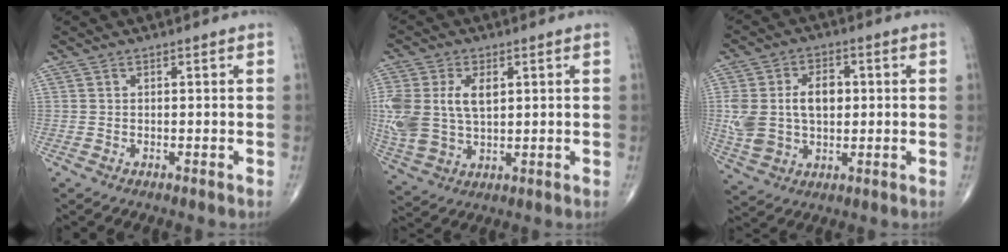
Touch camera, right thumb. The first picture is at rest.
{"total": 14.2, "force": [2.5, 8.8, 10.8], "torque": [-0.249, 0.002, 0.057]}
{"total": 12.5, "force": [1.0, 8.3, 9.3], "torque": [-0.166, 0.010, 0.026]}